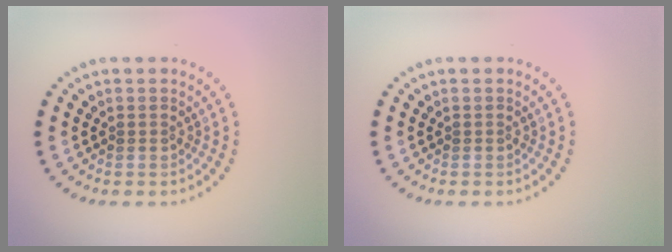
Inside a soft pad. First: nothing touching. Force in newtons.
{"total": 0.0}